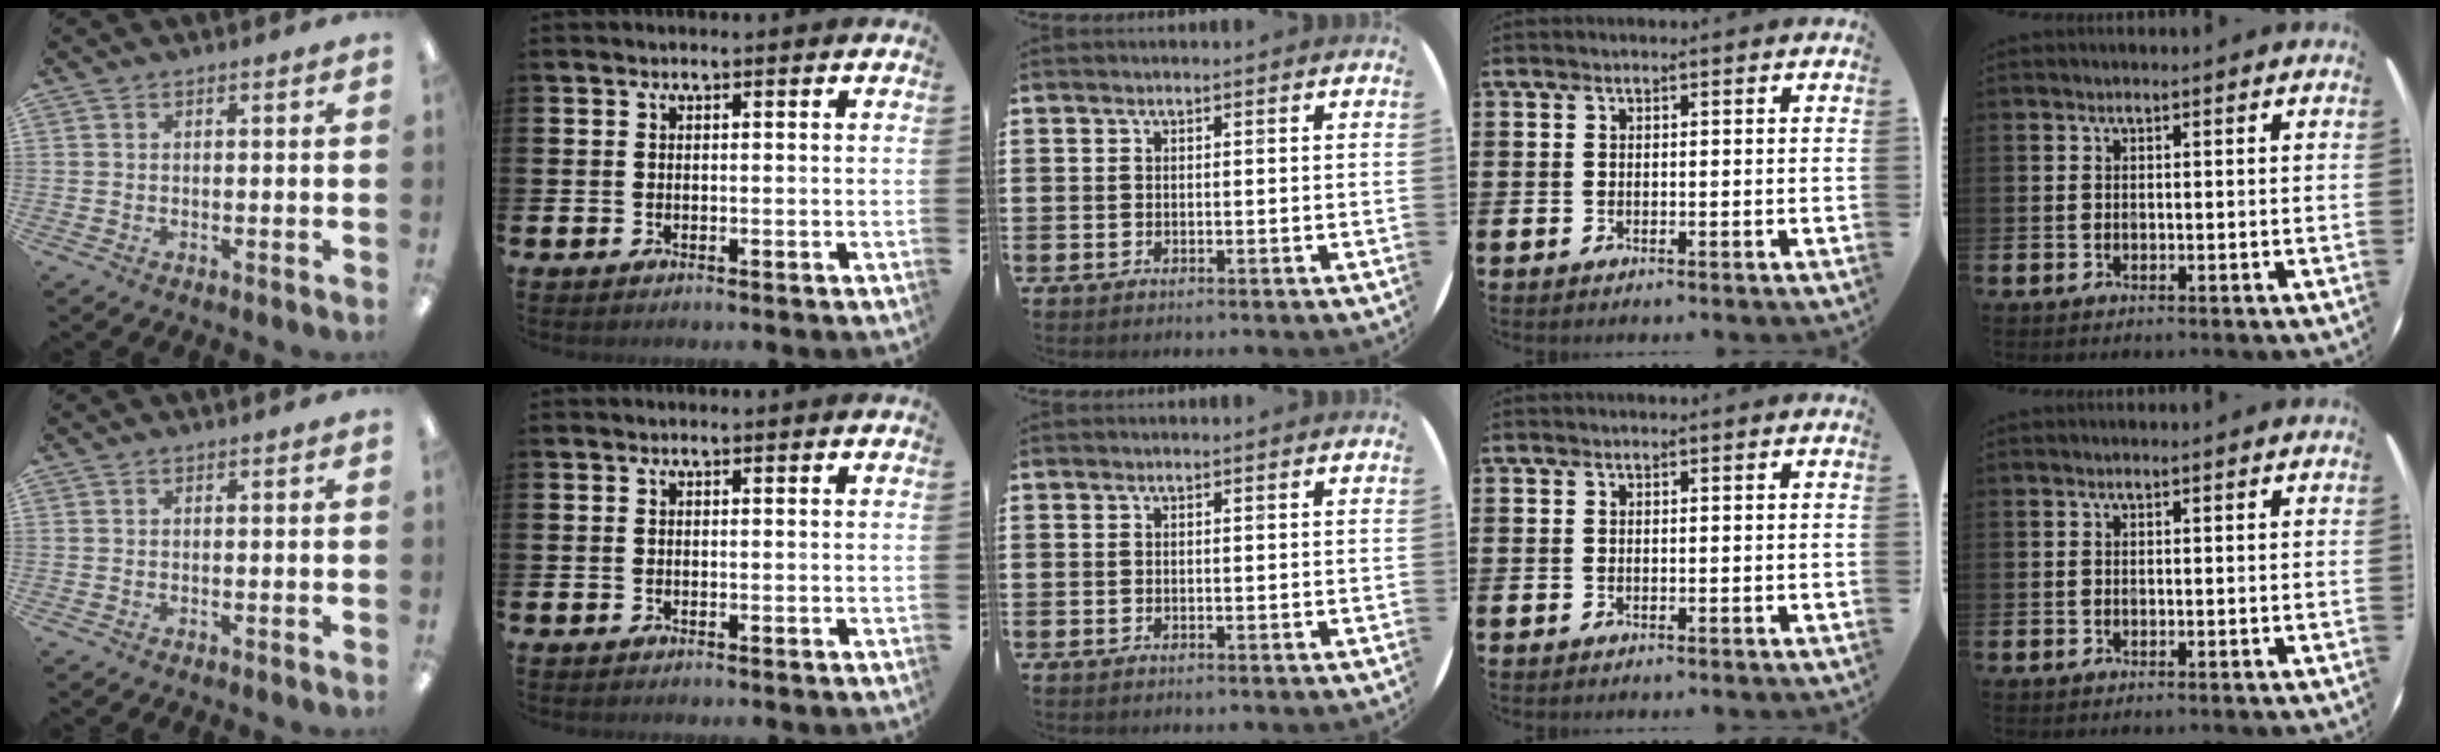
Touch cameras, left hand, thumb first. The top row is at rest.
{}